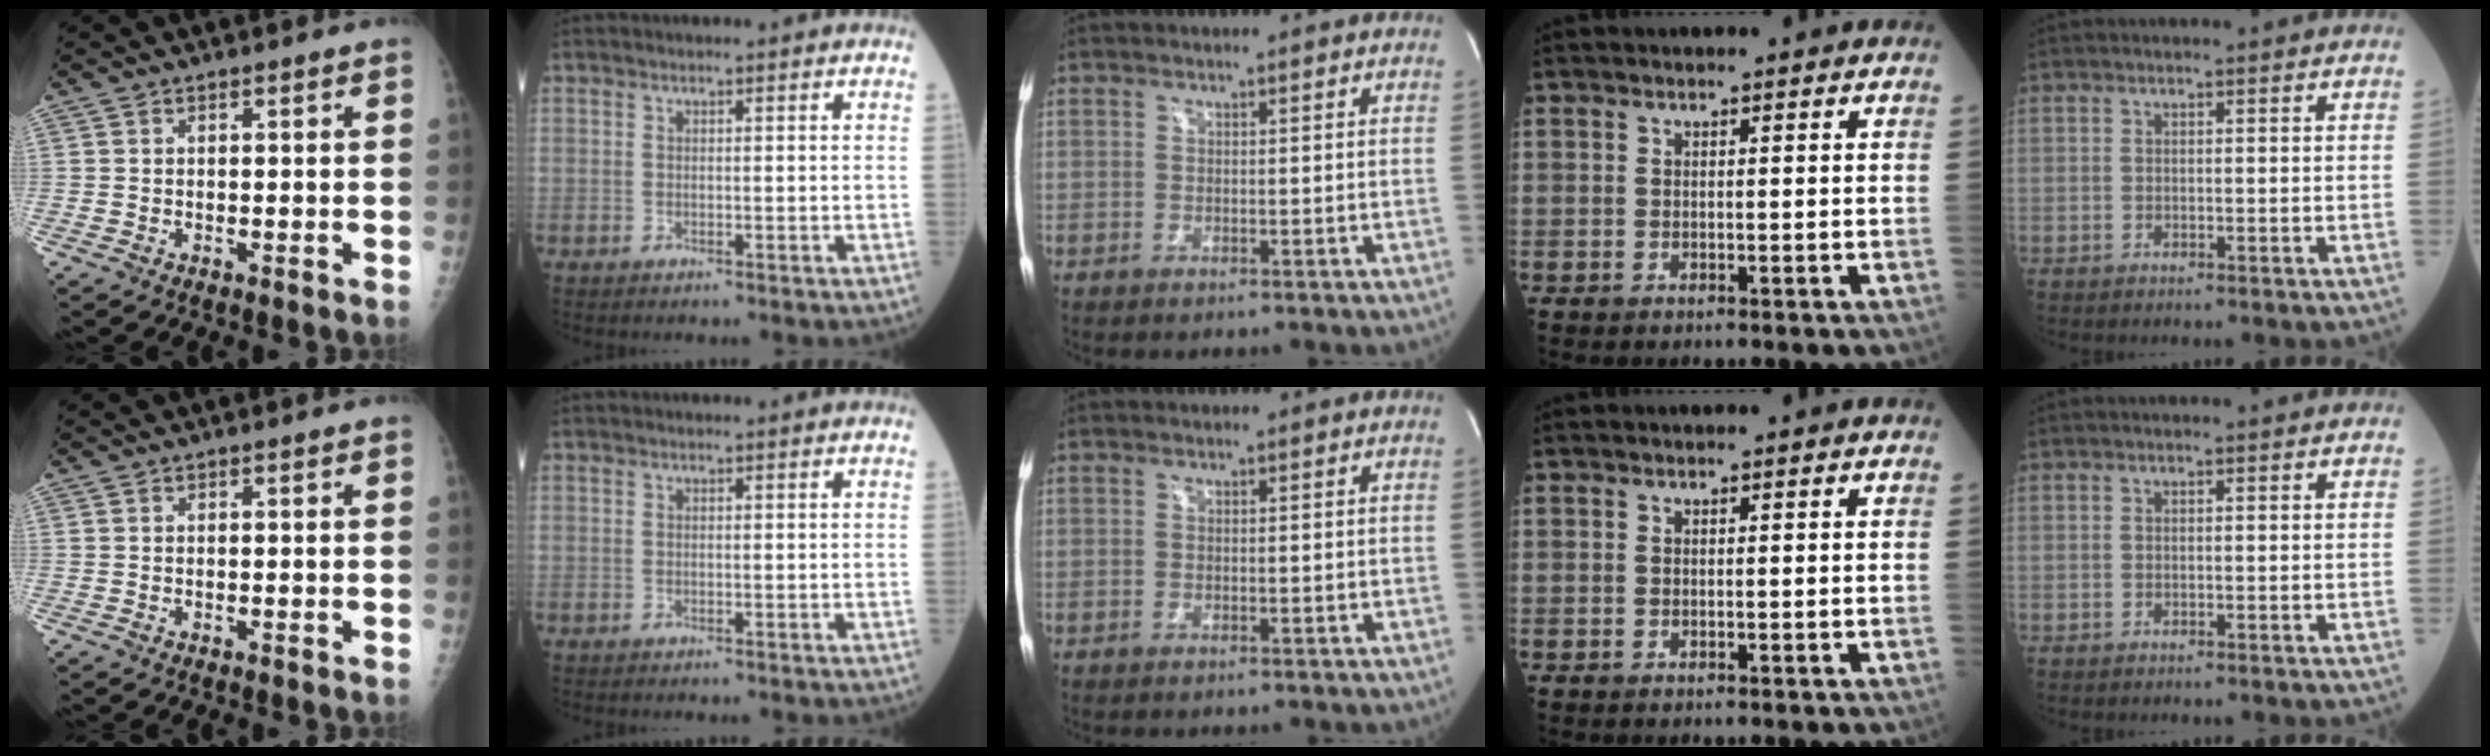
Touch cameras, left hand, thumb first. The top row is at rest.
{}